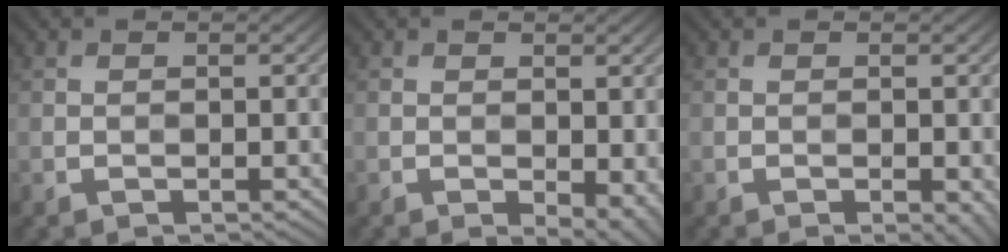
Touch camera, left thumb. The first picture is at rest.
{"total": 3.9, "force": [-1.1, 2.0, 3.1], "torque": [-0.038, -0.009, -0.011]}
{"total": 1.6, "force": [-0.6, 0.5, 1.3], "torque": [-0.020, -0.004, -0.006]}